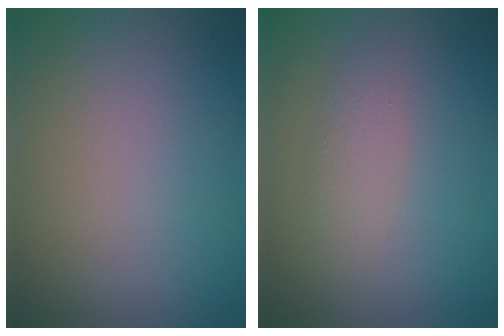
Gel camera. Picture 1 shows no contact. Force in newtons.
{"total": 1.8, "press": 1.8, "slide": 0.0}